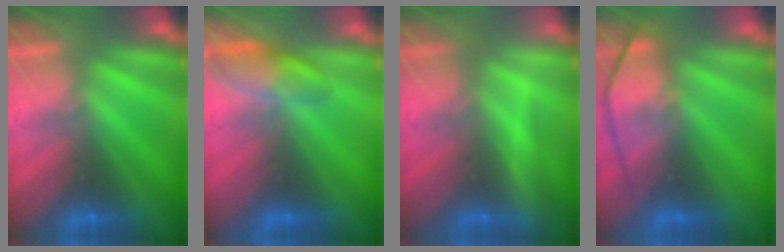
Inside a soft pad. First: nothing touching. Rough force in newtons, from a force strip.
{"total": 3.9}
{"total": 2.2}
{"total": 4.7}